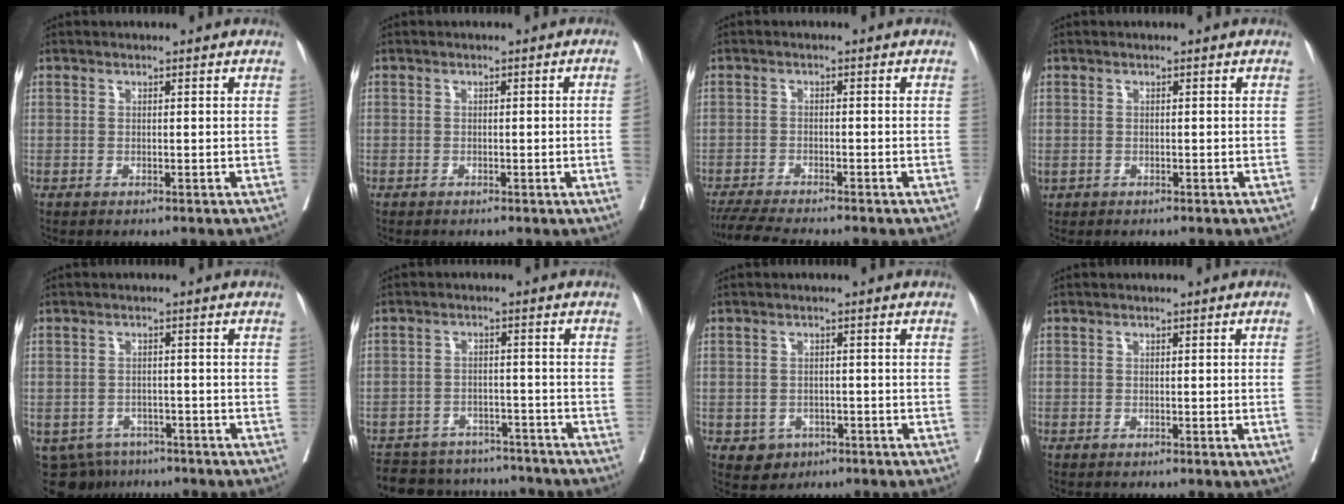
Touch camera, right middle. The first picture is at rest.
{"total": 2.2, "force": [-0.6, -0.7, 2.1], "torque": [-0.033, 0.000, -0.006]}
{"total": 7.1, "force": [-6.4, -0.3, 3.1], "torque": [-0.050, -0.021, -0.108]}
{"total": 1.0, "force": [-0.5, 0.6, 0.6], "torque": [-0.019, 0.002, -0.003]}
{"total": 8.2, "force": [-6.2, 5.1, 1.7], "torque": [-0.038, -0.003, -0.085]}
{"total": 14.3, "force": [-13.1, 4.7, 3.0], "torque": [-0.060, 0.014, -0.172]}
{"total": 3.2, "force": [-1.6, 2.7, 0.8], "torque": [-0.010, 0.005, -0.017]}
{"total": 1.7, "force": [-0.5, -0.6, 1.5], "torque": [-0.020, -0.003, -0.009]}